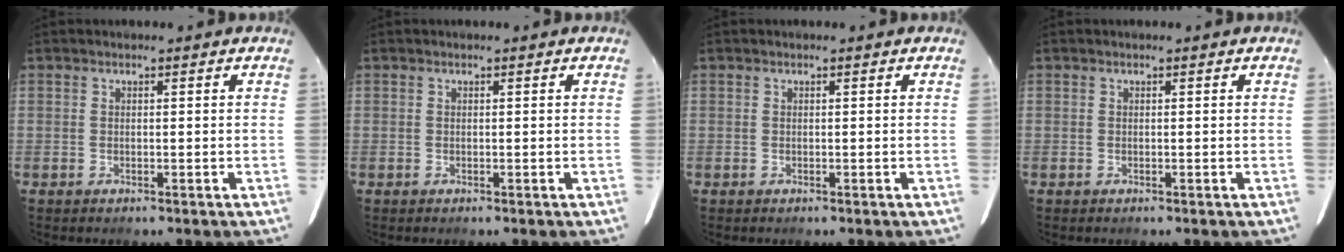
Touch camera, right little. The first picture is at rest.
{"total": 0.0}
{"total": 0.0}
{"total": 0.0}